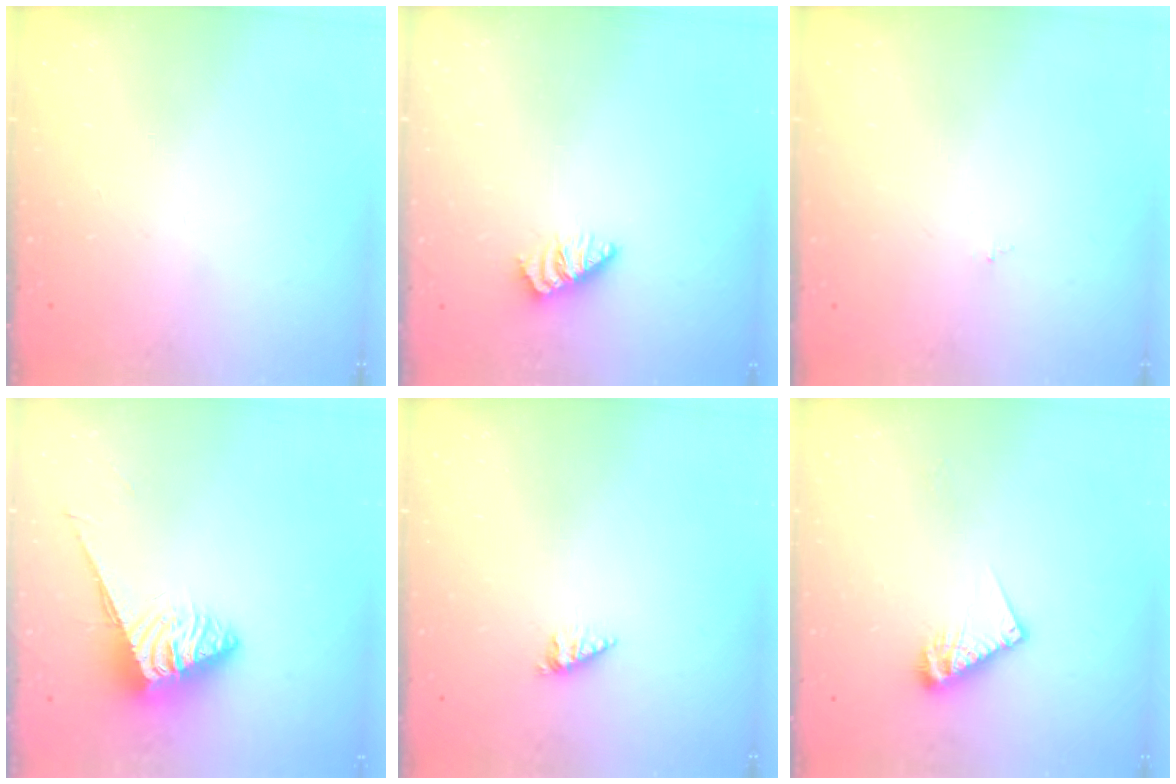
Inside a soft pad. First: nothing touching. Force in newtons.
{"total": 0.7, "press": 0.7, "slide": 0.1}
{"total": 0.0}
{"total": 4.2, "press": 4.2, "slide": 0.3}
{"total": 2.1, "press": 2.1, "slide": 0.3}
{"total": 8.9, "press": 8.8, "slide": 0.6}